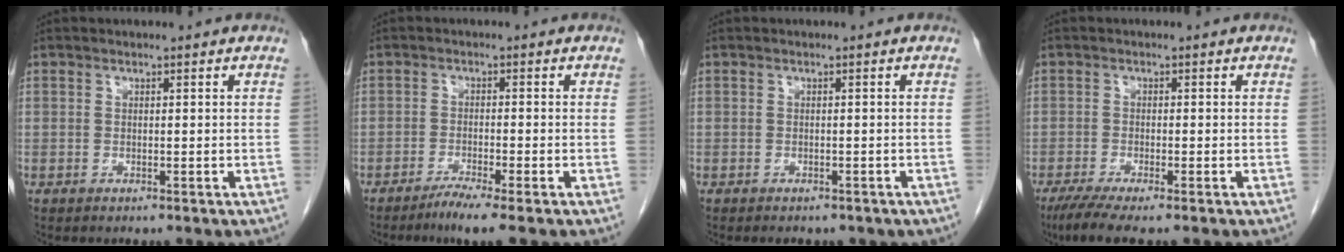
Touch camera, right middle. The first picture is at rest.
{"total": 4.0, "force": [-2.9, -0.6, 2.7], "torque": [-0.052, -0.012, -0.055]}
{"total": 4.3, "force": [-3.4, 2.0, 1.6], "torque": [-0.017, -0.001, -0.032]}
{"total": 5.0, "force": [-3.7, 0.1, 3.4], "torque": [-0.057, -0.013, -0.065]}